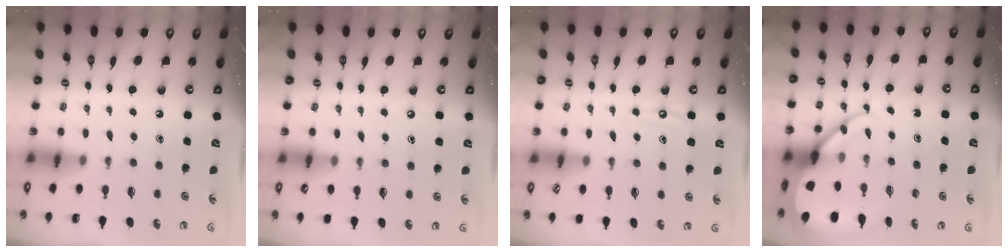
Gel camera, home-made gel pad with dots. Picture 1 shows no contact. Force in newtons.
{"total": 2.6, "press": 2.6, "slide": 0.4}
{"total": 4.2, "press": 4.2, "slide": 0.5}
{"total": 8.9, "press": 8.9, "slide": 0.8}